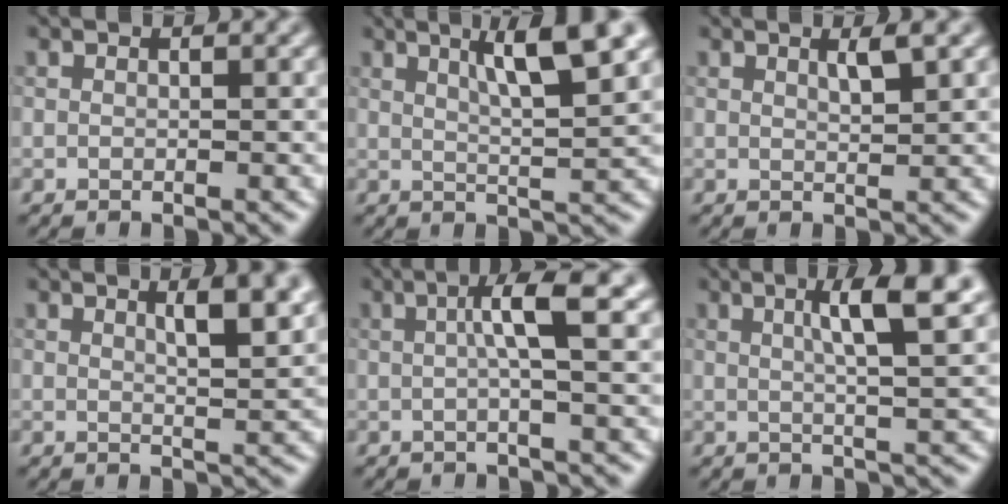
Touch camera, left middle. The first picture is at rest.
{"total": 6.5, "force": [3.0, 1.3, 5.6], "torque": [-0.078, 0.008, 0.047]}
{"total": 1.7, "force": [0.9, 0.3, 1.4], "torque": [-0.022, 0.001, 0.012]}
{"total": 4.8, "force": [2.0, 1.5, 4.0], "torque": [-0.044, 0.006, 0.022]}
{"total": 4.0, "force": [0.6, 0.4, 4.0], "torque": [-0.068, 0.006, 0.006]}
{"total": 5.9, "force": [2.1, 1.1, 5.4], "torque": [-0.073, 0.008, 0.029]}